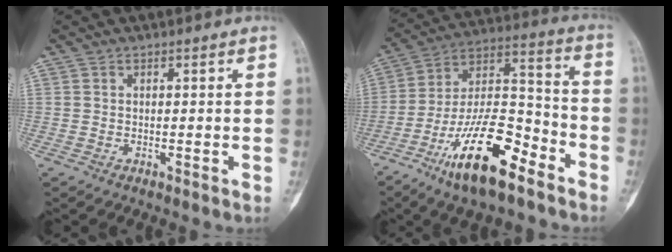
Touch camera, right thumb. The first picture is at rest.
{"total": 19.9, "force": [-11.6, 7.2, 14.5], "torque": [-0.252, 0.078, -0.207]}